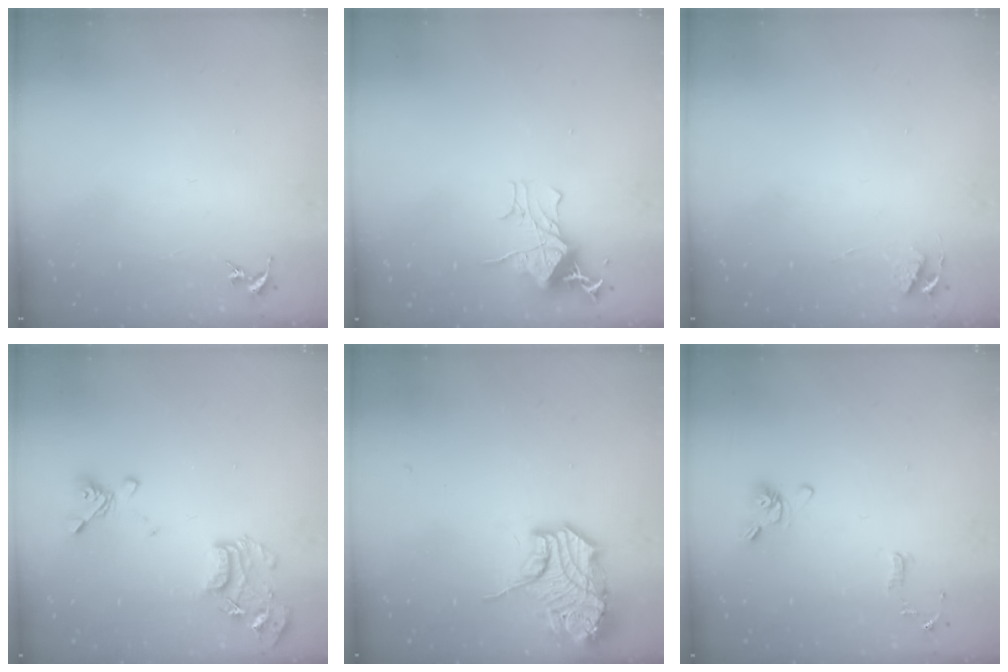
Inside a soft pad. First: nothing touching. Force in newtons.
{"total": 11.3, "press": 11.3, "slide": 0.9}
{"total": 3.9, "press": 3.8, "slide": 0.5}
{"total": 16.4, "press": 16.4, "slide": 1.4}
{"total": 15.8, "press": 15.6, "slide": 2.2}
{"total": 10.8, "press": 10.6, "slide": 1.9}